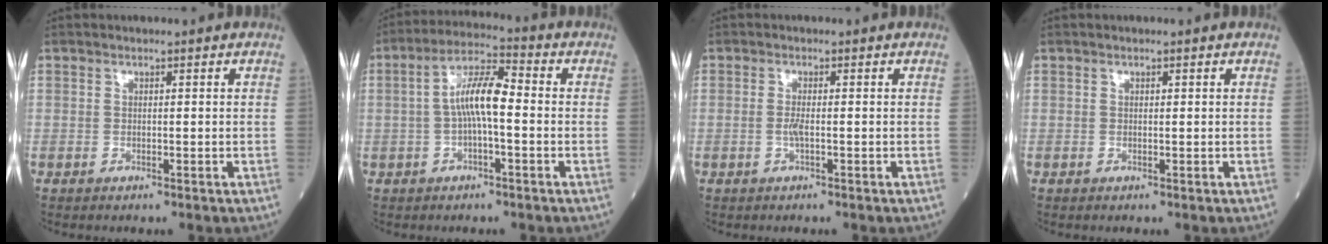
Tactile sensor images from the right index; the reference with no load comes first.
{"total": 7.7, "force": [-0.3, 1.7, 7.5], "torque": [-0.144, 0.023, -0.011]}
{"total": 1.3, "force": [-0.3, 0.1, 1.2], "torque": [-0.029, -0.001, -0.007]}
{"total": 0.0}